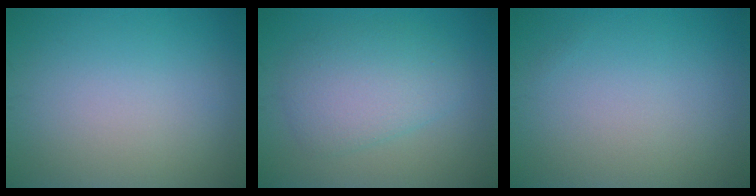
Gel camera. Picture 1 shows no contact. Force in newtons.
{"total": 4.6, "press": 4.6, "slide": 0.0}
{"total": 0.0}